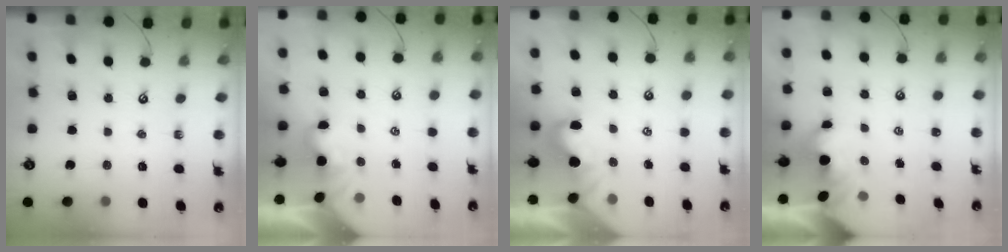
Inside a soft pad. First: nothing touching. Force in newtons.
{"total": 2.0, "press": 2.0, "slide": 0.6}
{"total": 0.6, "press": 0.1, "slide": 0.6}
{"total": 2.2, "press": 2.2, "slide": 0.2}